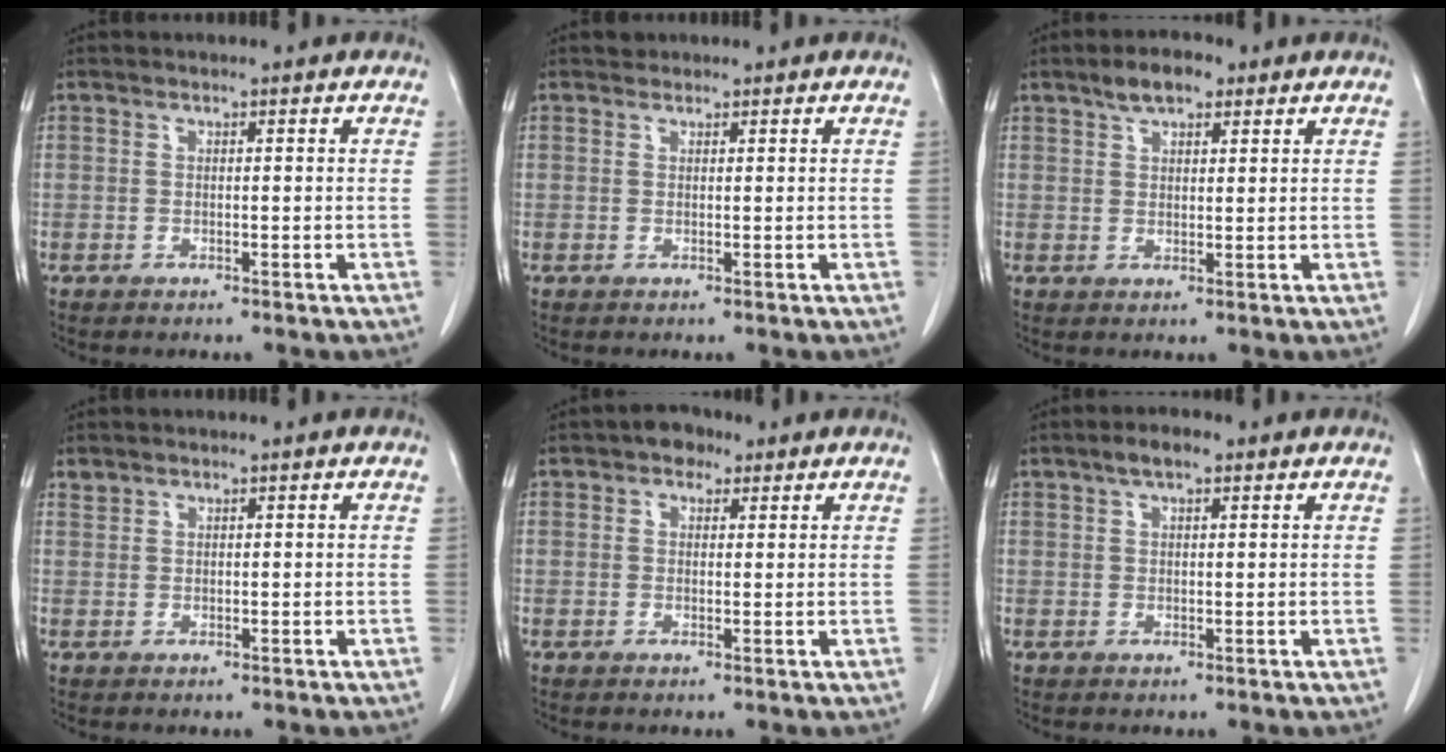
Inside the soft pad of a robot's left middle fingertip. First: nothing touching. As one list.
[{"total": 0.8, "force": [0.7, 0.4, -0.1], "torque": [-0.003, 0.002, 0.010]}, {"total": 4.6, "force": [3.0, 1.9, 2.8], "torque": [-0.052, 0.010, 0.052]}, {"total": 0.9, "force": [0.8, 0.3, 0.0], "torque": [-0.002, 0.003, 0.018]}, {"total": 2.9, "force": [1.7, 1.8, 1.4], "torque": [-0.025, 0.012, 0.025]}, {"total": 3.1, "force": [1.9, 1.0, 2.2], "torque": [-0.042, 0.010, 0.033]}]